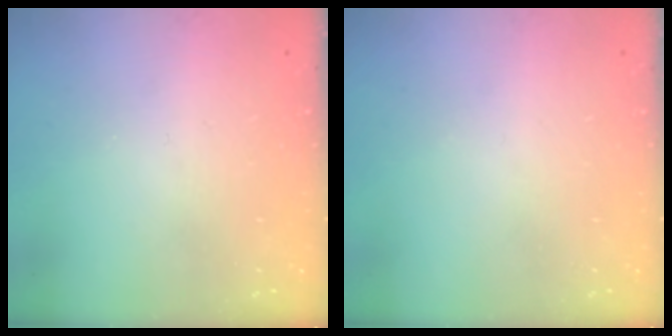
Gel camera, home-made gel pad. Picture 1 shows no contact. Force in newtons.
{"total": 0.0}